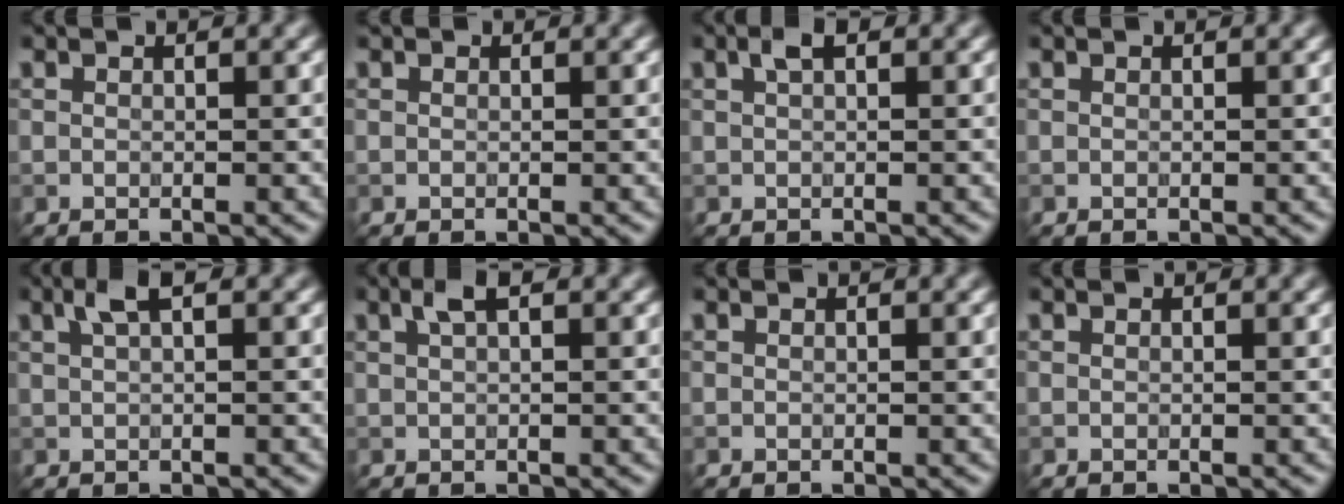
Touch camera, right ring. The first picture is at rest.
{"total": 0.0}
{"total": 1.2, "force": [0.5, 0.5, 1.0], "torque": [-0.019, 0.004, 0.009]}
{"total": 0.0}
{"total": 1.8, "force": [0.8, 0.4, 1.6], "torque": [-0.027, 0.002, 0.015]}
{"total": 1.5, "force": [0.7, 0.4, 1.3], "torque": [-0.023, 0.004, 0.013]}
{"total": 0.0}
{"total": 0.0}